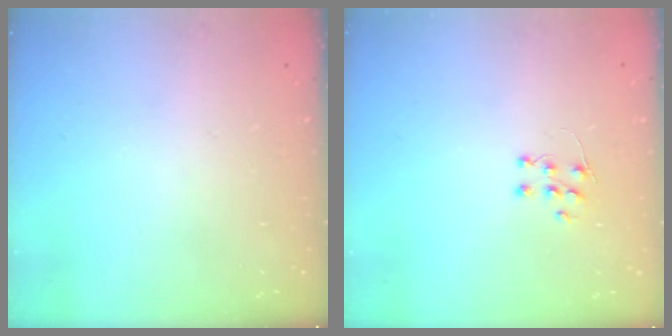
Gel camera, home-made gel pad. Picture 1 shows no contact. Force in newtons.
{"total": 5.7, "press": 5.6, "slide": 0.4}